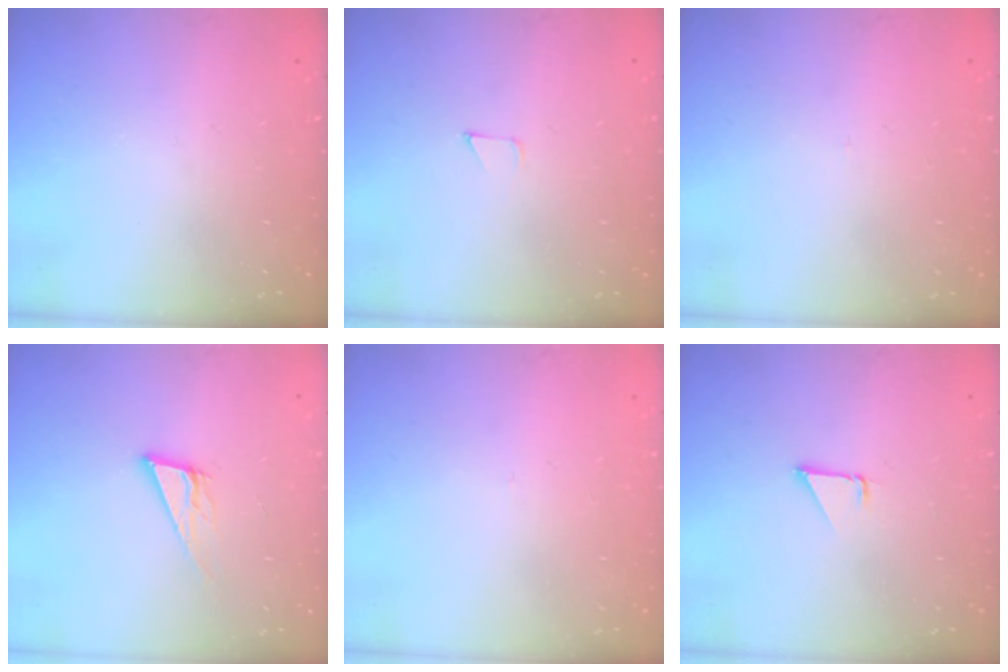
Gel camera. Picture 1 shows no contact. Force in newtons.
{"total": 2.7, "press": 2.7, "slide": 0.2}
{"total": 2.7, "press": 2.7, "slide": 0.3}
{"total": 9.2, "press": 8.4, "slide": 3.5}
{"total": 2.7, "press": 2.7, "slide": 0.3}
{"total": 1.3, "press": 1.3, "slide": 0.1}